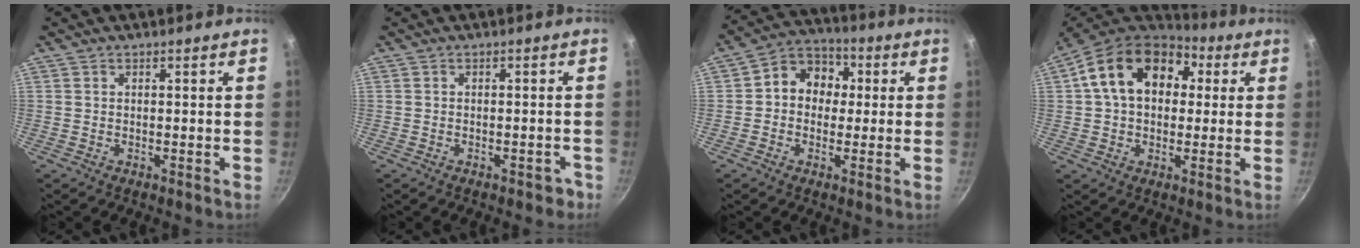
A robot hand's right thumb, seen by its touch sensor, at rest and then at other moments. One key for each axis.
{"total": 2.2, "fx": -1.3, "fy": 1.3, "fz": 1.1, "tx": 0.002, "ty": 0.026, "tz": -0.001}
{"total": 9.6, "fx": 0.9, "fy": 8.1, "fz": 5.0, "tx": -0.035, "ty": 0.022, "tz": -0.008}
{"total": 18.0, "fx": 4.4, "fy": 12.9, "fz": 11.7, "tx": -0.175, "ty": 0.025, "tz": 0.057}